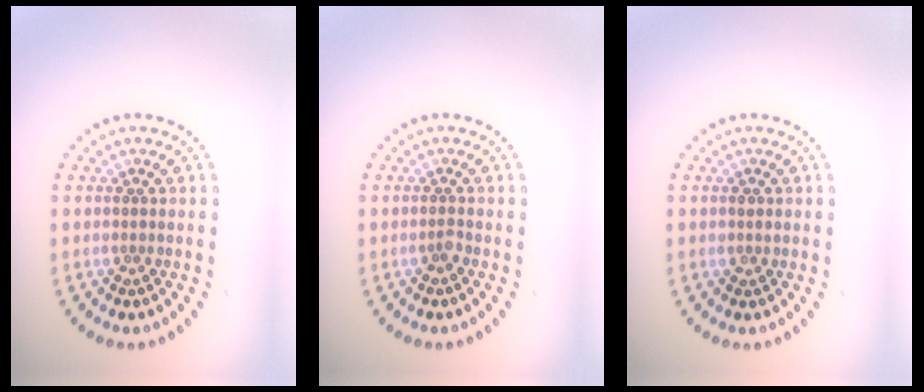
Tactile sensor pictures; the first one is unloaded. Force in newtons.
{"total": 0.8, "press": 0.5, "slide": 0.6}
{"total": 0.8, "press": 0.8, "slide": 0.3}